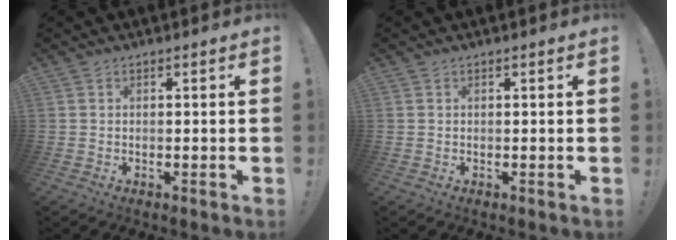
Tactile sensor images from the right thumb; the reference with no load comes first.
{"total": 0.0}